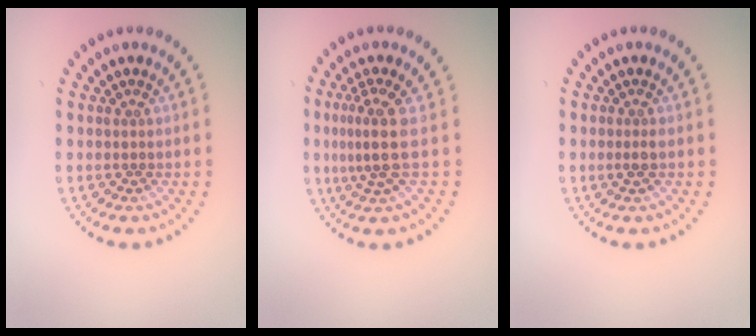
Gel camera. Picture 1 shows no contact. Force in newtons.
{"total": 3.2, "press": 2.3, "slide": 2.3}
{"total": 1.0, "press": 0.8, "slide": 0.5}